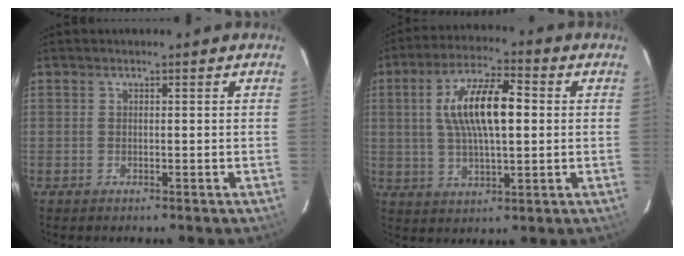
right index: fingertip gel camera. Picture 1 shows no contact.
{"total": 12.8, "force": [1.9, 4.4, 11.9], "torque": [-0.219, 0.015, 0.034]}